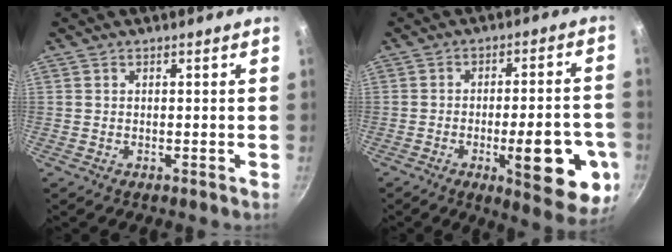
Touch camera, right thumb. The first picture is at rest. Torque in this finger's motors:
{"motor_torque": [2.12, 1.98, 0.73, 0.26, 0.39]}